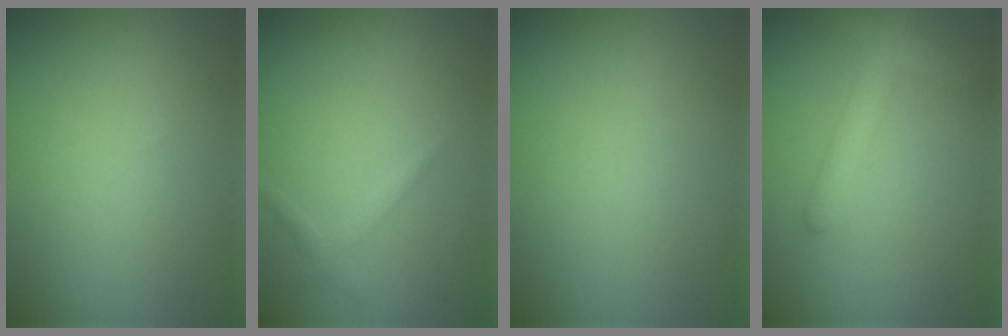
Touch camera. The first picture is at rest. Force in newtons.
{"total": 1.0, "press": 1.0, "slide": 0.2}
{"total": 0.0}
{"total": 3.7, "press": 3.7, "slide": 0.2}